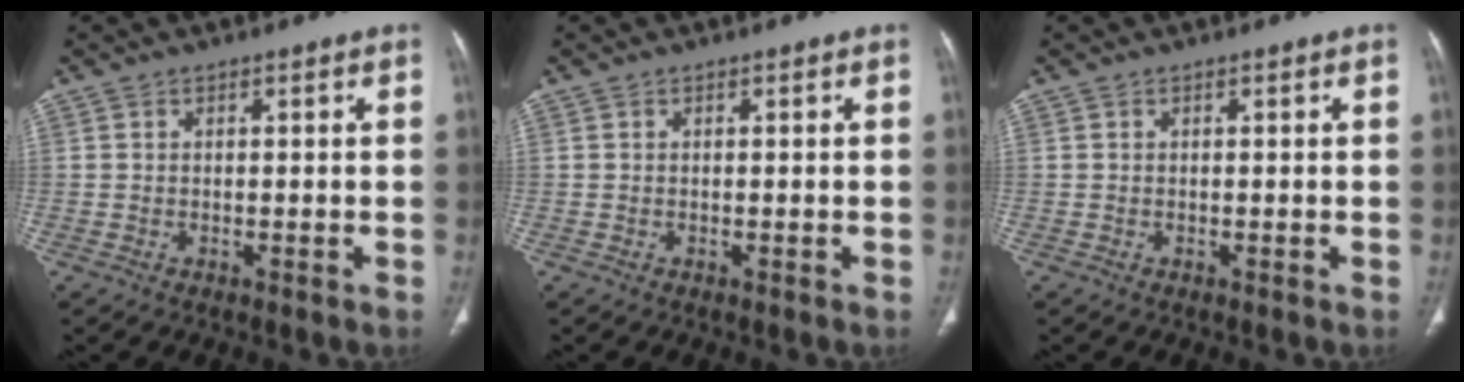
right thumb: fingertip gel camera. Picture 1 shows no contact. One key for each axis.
{"total": 0.0}
{"total": 0.0}